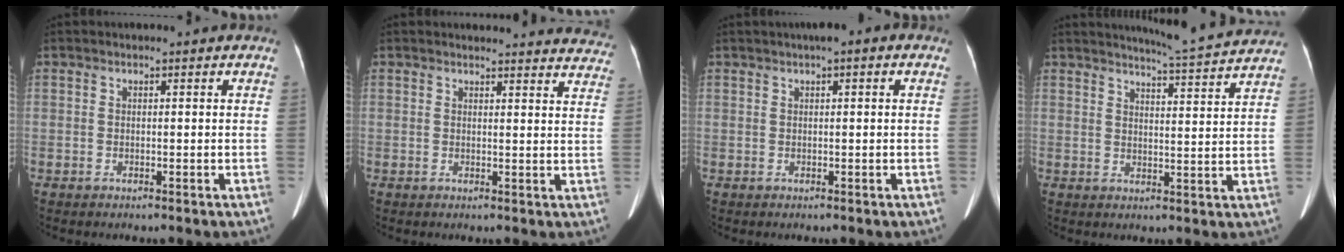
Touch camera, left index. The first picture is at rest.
{"total": 16.8, "force": [16.2, 3.2, 2.5], "torque": [-0.003, -0.051, 0.156]}
{"total": 2.4, "force": [1.1, 0.5, 2.0], "torque": [-0.033, 0.014, 0.012]}
{"total": 10.1, "force": [9.7, -1.0, 2.6], "torque": [-0.055, -0.009, 0.122]}